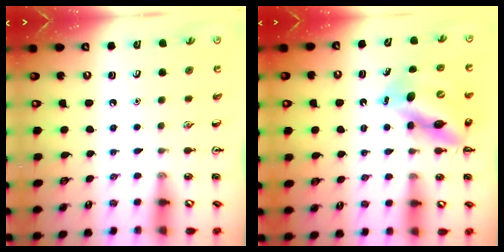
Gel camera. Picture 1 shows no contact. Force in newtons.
{"total": 13.2, "press": 12.7, "slide": 3.8}